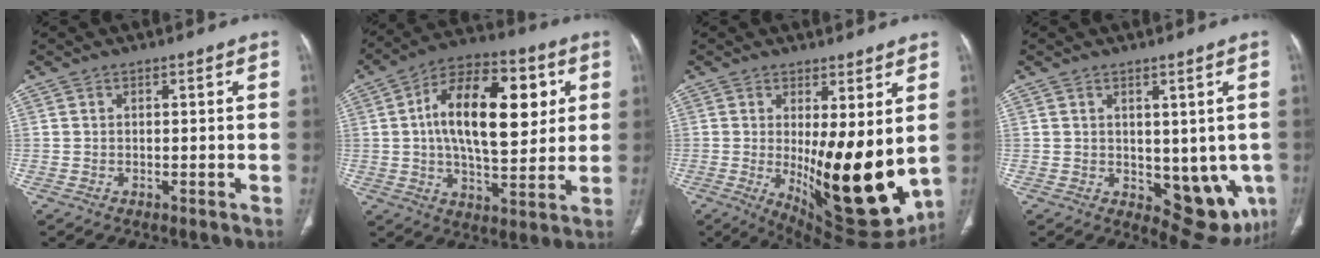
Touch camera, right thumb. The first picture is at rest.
{"total": 20.7, "force": [4.2, 10.3, 17.5], "torque": [-0.255, 0.005, 0.060]}
{"total": 18.6, "force": [-0.5, 6.6, 17.4], "torque": [-0.242, -0.047, 0.017]}
{"total": 10.6, "force": [-1.4, 6.0, 8.7], "torque": [-0.064, -0.020, 0.001]}